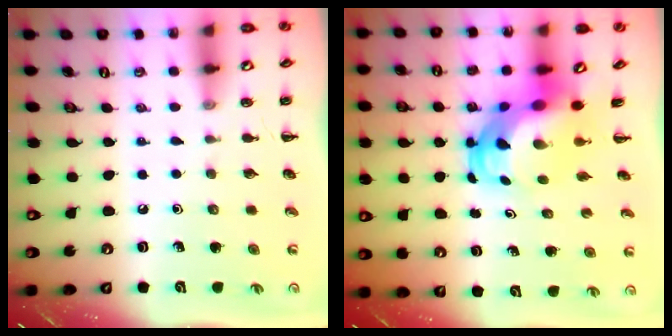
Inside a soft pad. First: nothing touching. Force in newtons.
{"total": 7.1, "press": 6.8, "slide": 2.2}